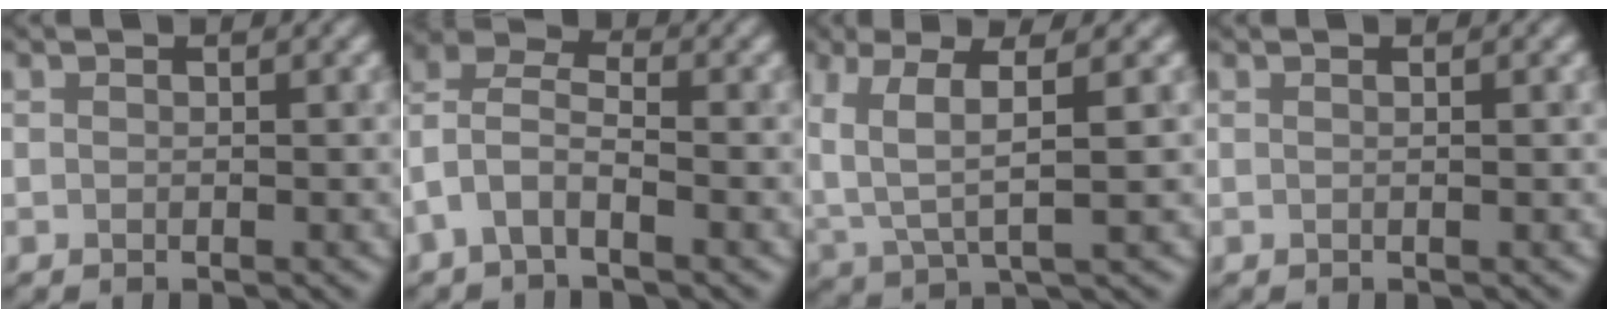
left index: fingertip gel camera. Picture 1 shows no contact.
{"total": 3.7, "force": [-1.4, 2.1, 2.8], "torque": [-0.063, 0.016, -0.037]}
{"total": 4.9, "force": [1.5, 1.6, 4.4], "torque": [-0.100, -0.001, 0.035]}
{"total": 0.9, "force": [0.2, 0.5, 0.8], "torque": [0.001, -0.006, -0.007]}